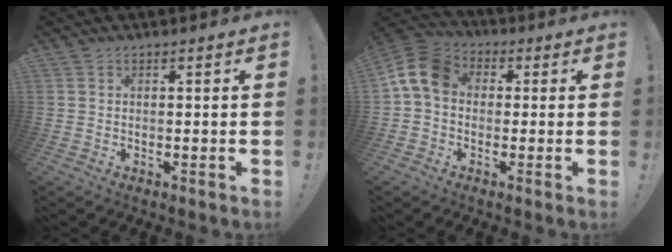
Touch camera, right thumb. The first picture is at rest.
{"total": 10.8, "force": [1.0, 7.7, 7.6], "torque": [-0.149, 0.019, 0.026]}